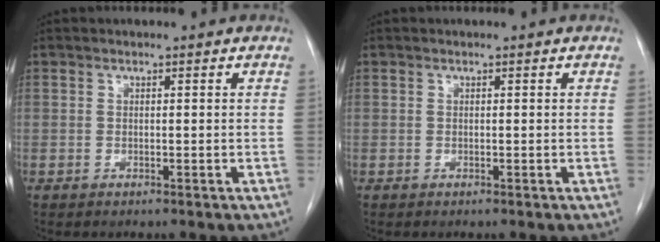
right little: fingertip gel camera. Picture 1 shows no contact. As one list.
[{"total": 0.0}]